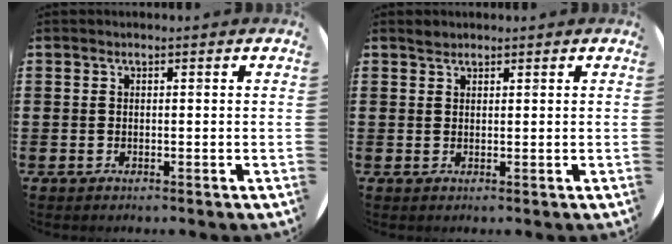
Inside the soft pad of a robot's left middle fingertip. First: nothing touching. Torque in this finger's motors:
{"motor_torque": [0.32, -0.24, -0.02, -0.01]}